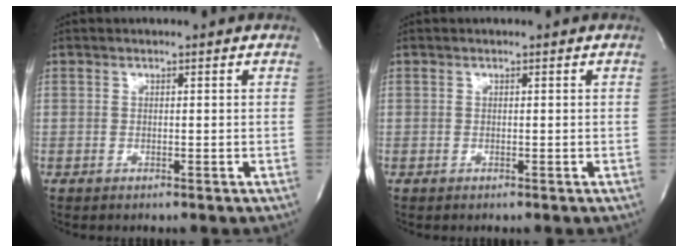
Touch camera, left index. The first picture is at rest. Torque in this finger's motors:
{"motor_torque": [-0.11, 0.11, 0.00, 0.00]}